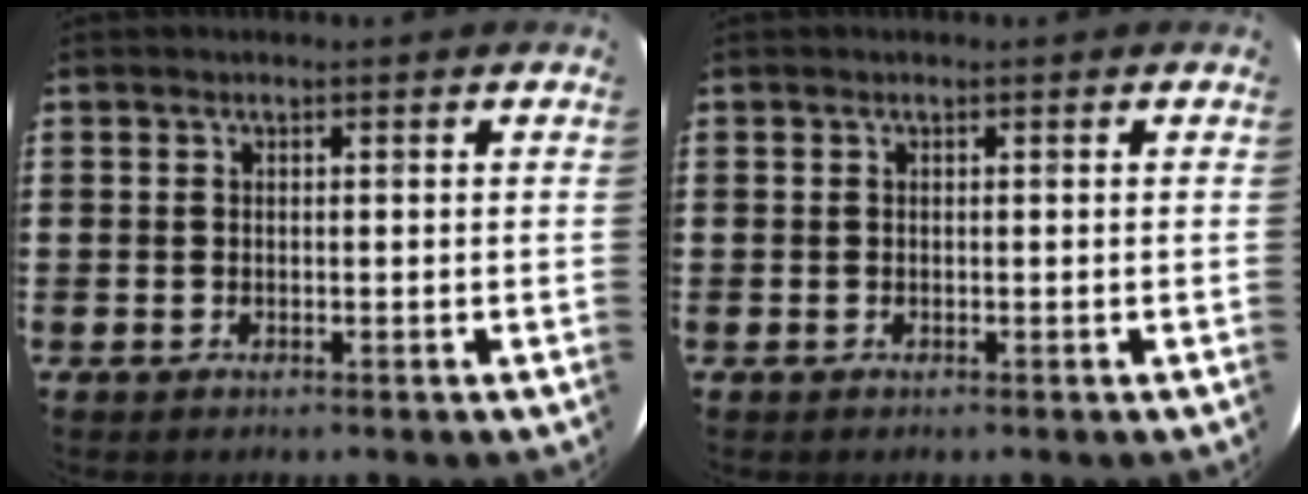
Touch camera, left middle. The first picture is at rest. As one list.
[{"total": 0.0}]